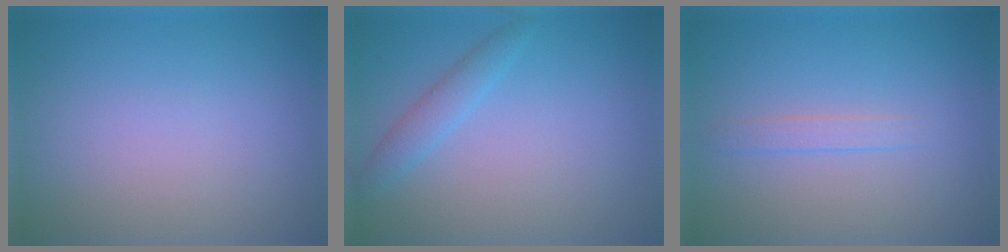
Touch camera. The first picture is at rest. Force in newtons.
{"total": 1.8, "press": 1.8, "slide": 0.1}
{"total": 1.2, "press": 1.2, "slide": 0.1}